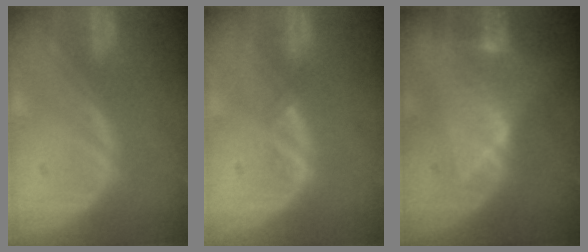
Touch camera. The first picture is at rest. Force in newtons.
{"total": 1.0, "press": 0.9, "slide": 0.5}
{"total": 7.7, "press": 7.0, "slide": 3.3}